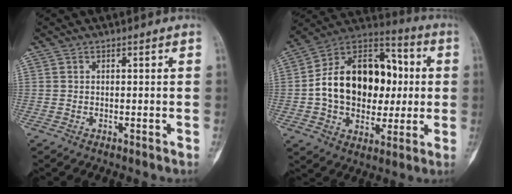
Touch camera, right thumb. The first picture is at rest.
{"total": 24.0, "force": [0.9, 16.6, 17.3], "torque": [-0.251, 0.033, 0.020]}